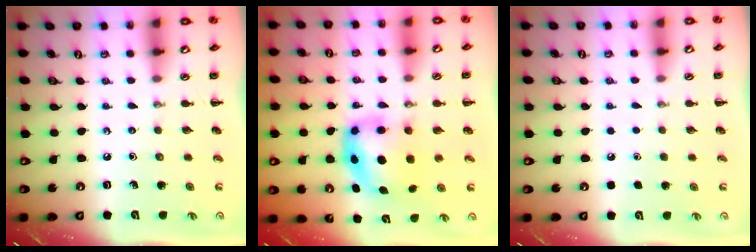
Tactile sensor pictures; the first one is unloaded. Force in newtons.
{"total": 5.9, "press": 5.7, "slide": 1.3}
{"total": 1.8, "press": 1.7, "slide": 0.1}